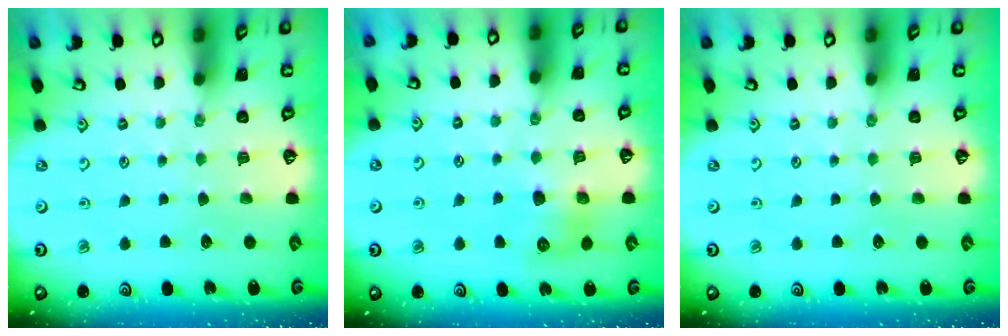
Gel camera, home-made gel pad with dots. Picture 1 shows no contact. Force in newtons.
{"total": 7.9, "press": 7.9, "slide": 0.4}
{"total": 0.0}